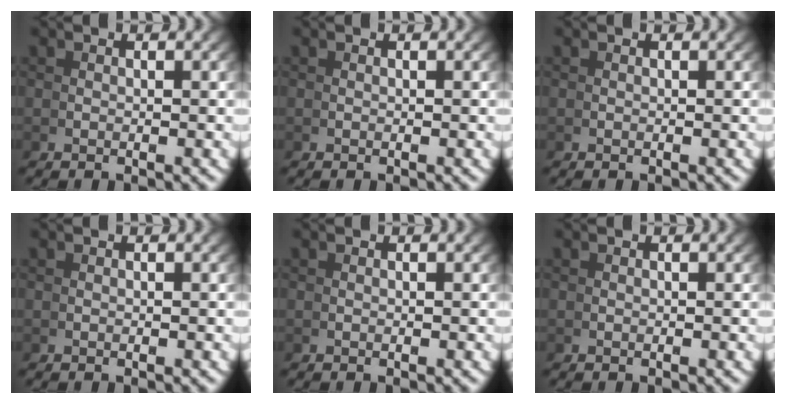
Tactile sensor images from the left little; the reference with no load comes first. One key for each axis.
{"total": 0.0}
{"total": 0.0}
{"total": 0.0}
{"total": 0.0}
{"total": 0.0}